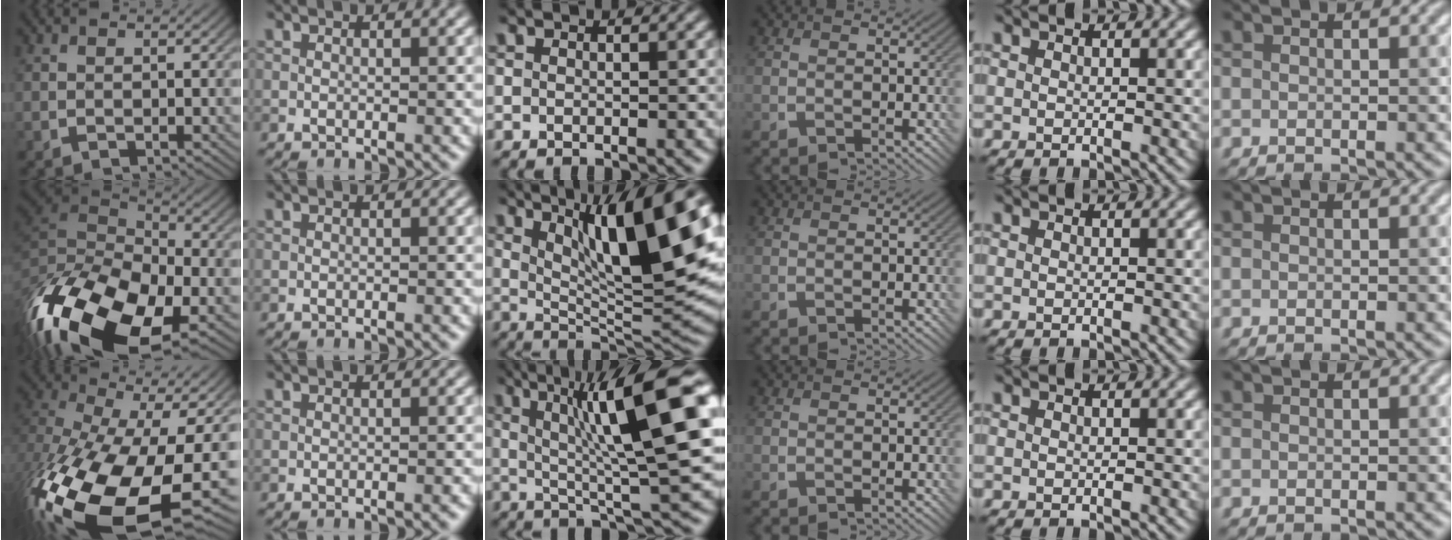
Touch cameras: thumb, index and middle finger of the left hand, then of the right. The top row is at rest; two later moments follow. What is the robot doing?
{"motion": "insert", "object": "bottle cap"}